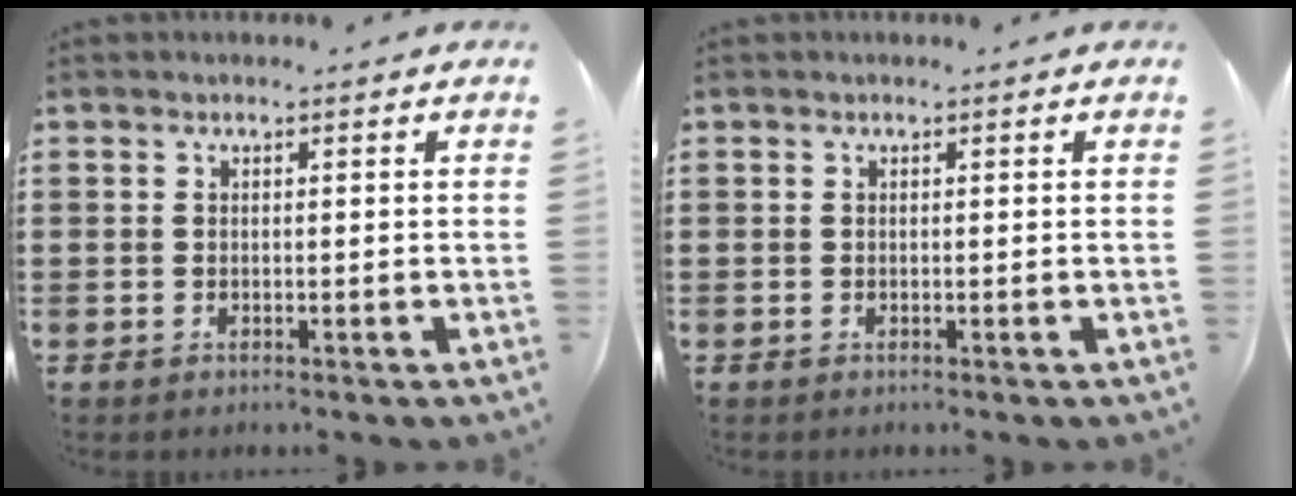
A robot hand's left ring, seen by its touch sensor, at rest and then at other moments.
{"total": 0.0}